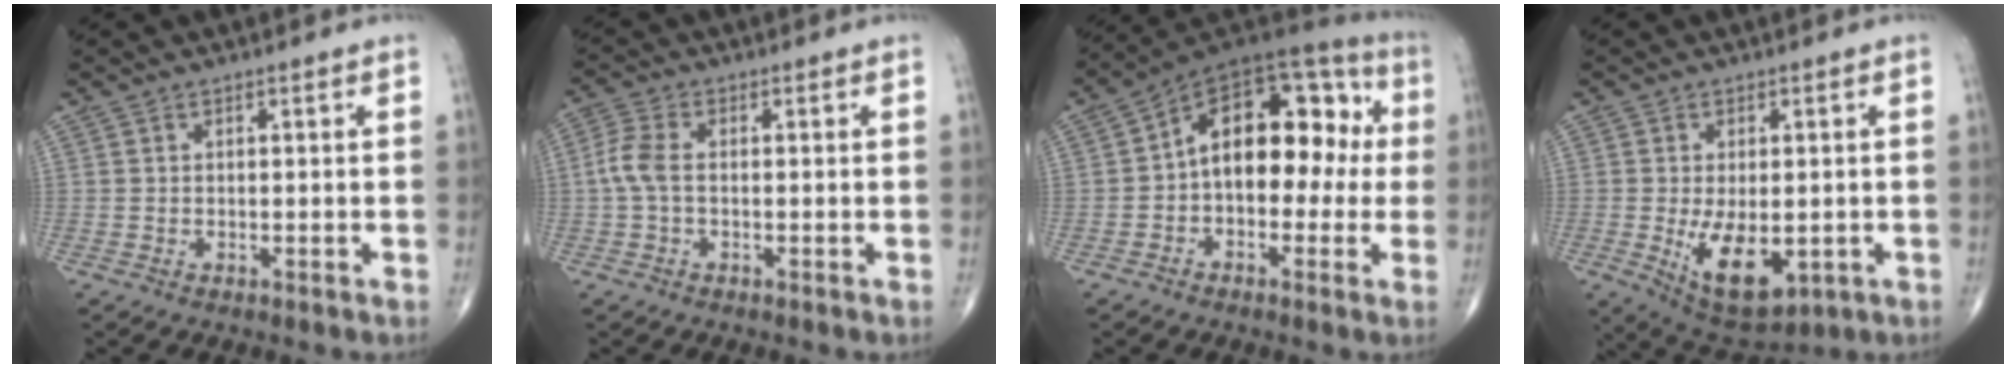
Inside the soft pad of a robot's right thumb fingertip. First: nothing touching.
{"total": 4.5, "force": [-0.2, 2.3, 3.9], "torque": [-0.101, 0.011, -0.012]}
{"total": 17.8, "force": [0.4, 10.8, 14.1], "torque": [-0.166, 0.056, -0.008]}
{"total": 11.0, "force": [-2.2, 5.8, 9.0], "torque": [-0.133, -0.015, -0.019]}